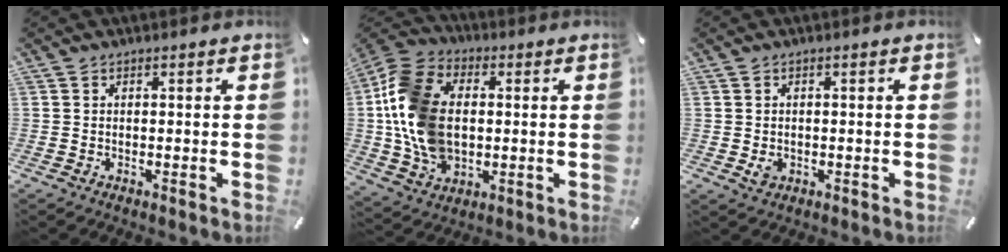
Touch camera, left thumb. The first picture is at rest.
{"total": 16.7, "force": [0.0, 12.3, 11.4], "torque": [-0.266, 0.016, 0.004]}
{"total": 2.0, "force": [-0.4, 1.7, 1.0], "torque": [-0.007, 0.000, -0.009]}